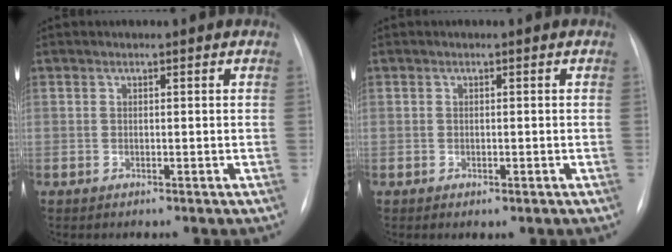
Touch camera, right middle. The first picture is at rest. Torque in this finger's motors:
{"motor_torque": [-0.54, 0.12, -0.12, -0.05]}